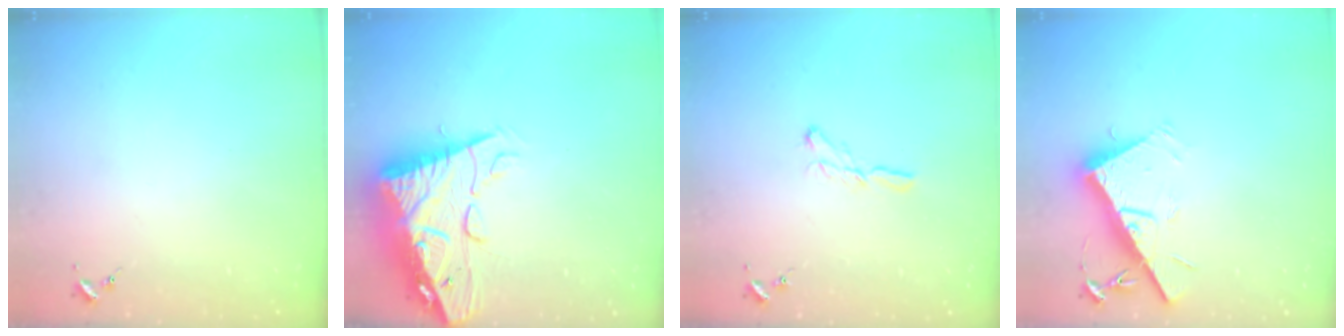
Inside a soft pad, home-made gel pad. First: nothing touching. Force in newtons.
{"total": 17.9, "press": 17.8, "slide": 1.7}
{"total": 5.6, "press": 5.6, "slide": 0.2}
{"total": 17.5, "press": 17.5, "slide": 0.4}